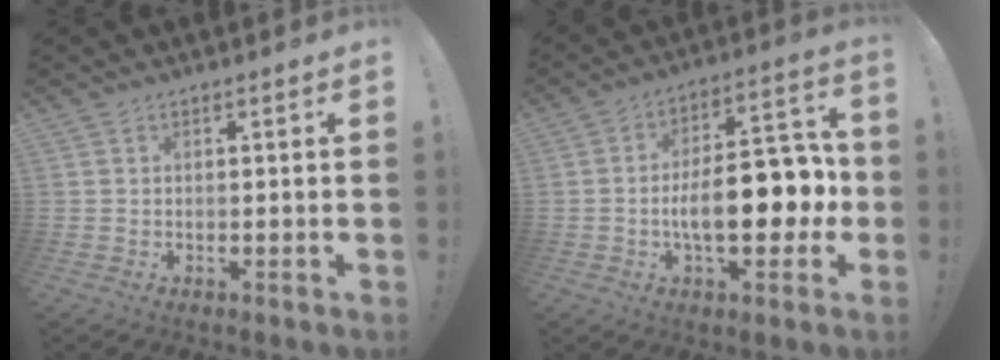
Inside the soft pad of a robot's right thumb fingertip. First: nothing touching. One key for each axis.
{"total": 17.8, "fx": -3.0, "fy": 8.2, "fz": 15.5, "tx": -0.234, "ty": 0.020, "tz": -0.045}